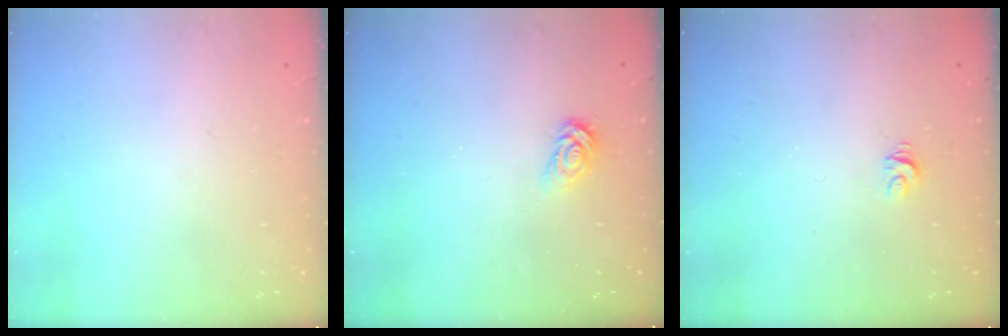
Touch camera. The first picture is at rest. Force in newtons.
{"total": 3.0, "press": 2.9, "slide": 0.3}
{"total": 4.5, "press": 4.5, "slide": 0.4}